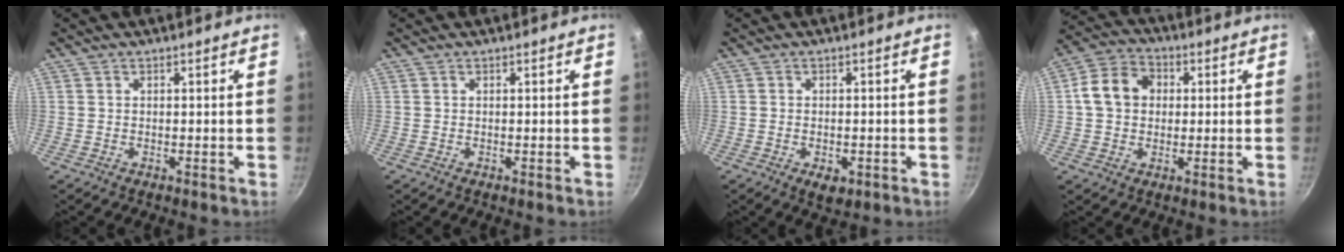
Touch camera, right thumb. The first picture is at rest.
{"total": 0.0}
{"total": 3.3, "force": [-1.4, 1.9, 2.3], "torque": [-0.033, 0.004, -0.013]}
{"total": 9.6, "force": [1.0, 7.8, 5.6], "torque": [-0.087, 0.021, 0.008]}